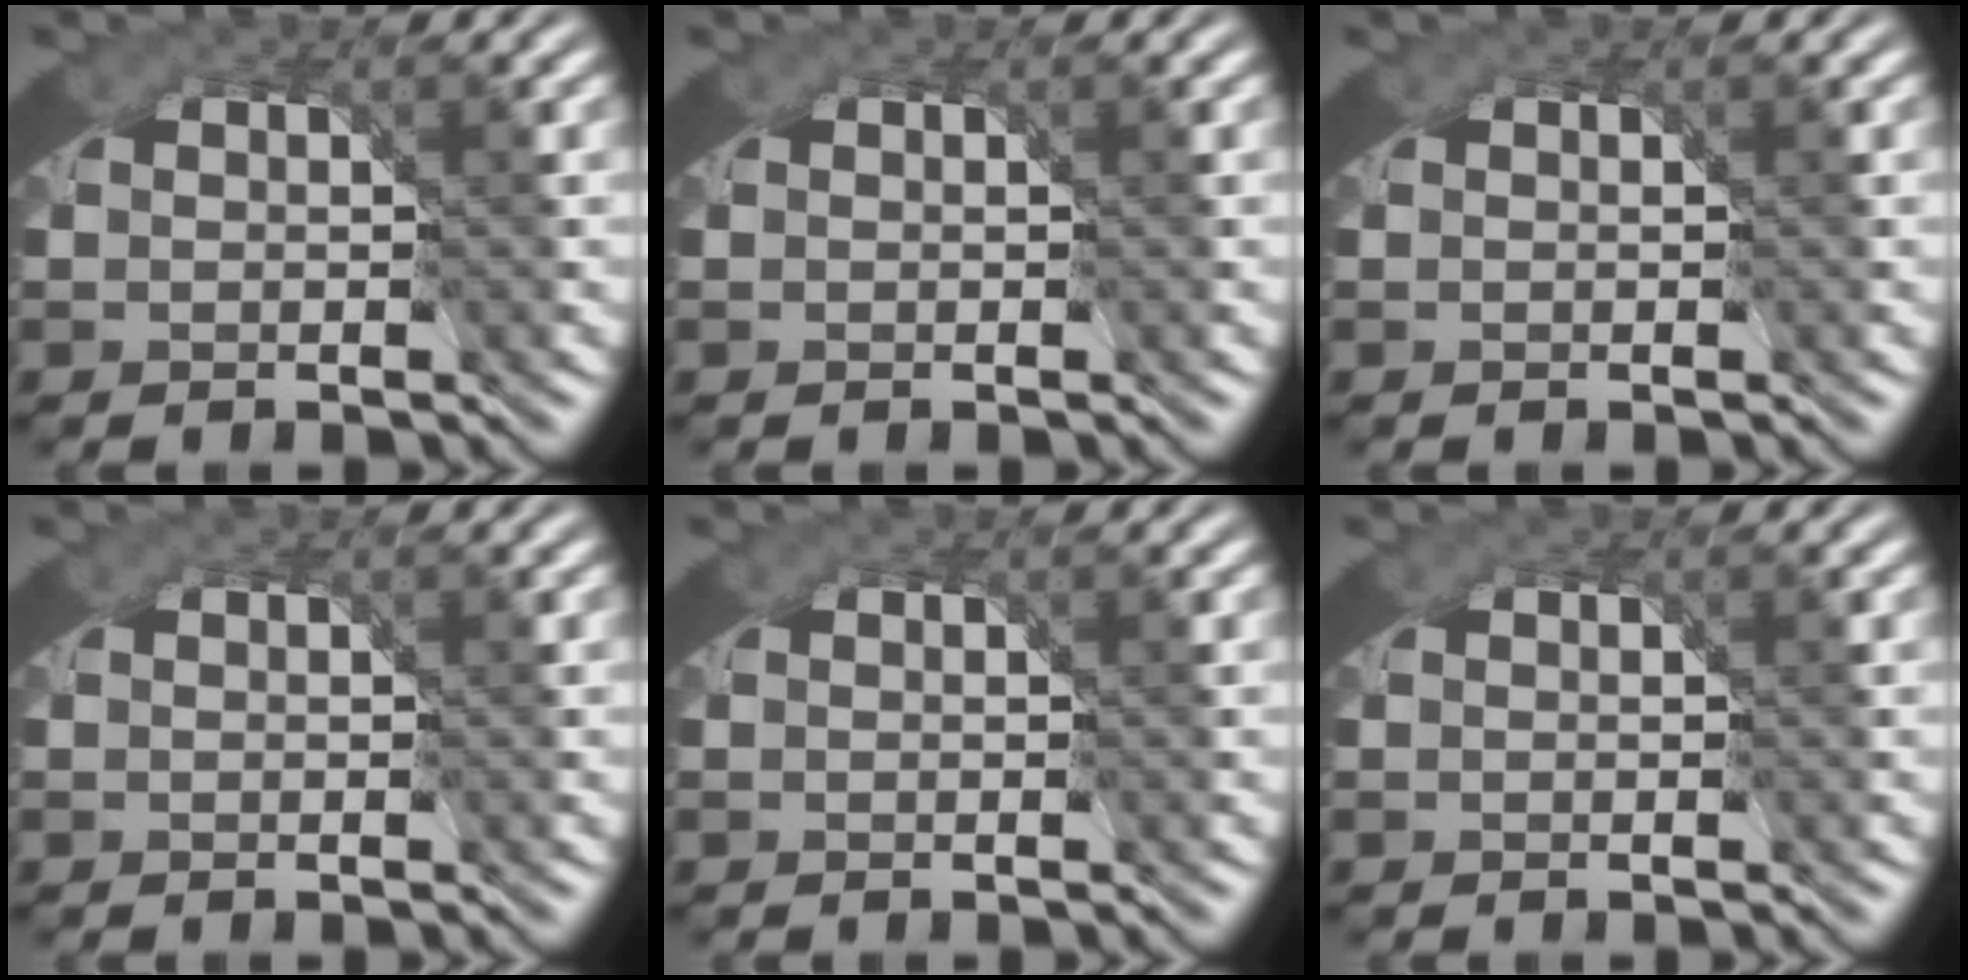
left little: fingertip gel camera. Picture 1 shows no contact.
{"total": 0.0}
{"total": 0.0}
{"total": 0.0}
{"total": 0.0}
{"total": 0.0}